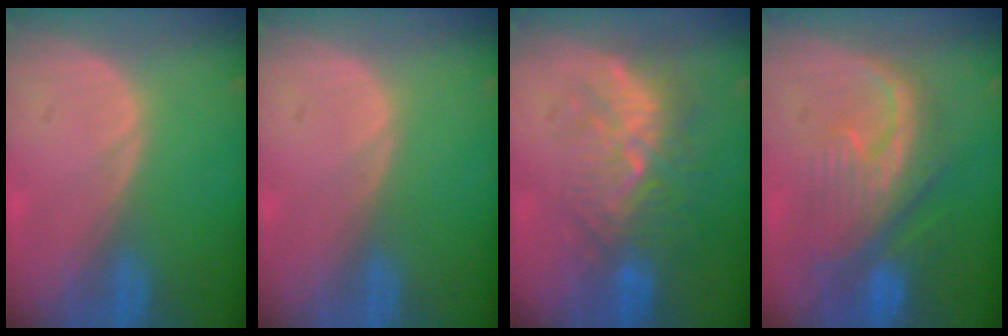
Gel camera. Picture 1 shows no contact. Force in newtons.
{"total": 0.0}
{"total": 9.3, "press": 8.6, "slide": 3.6}
{"total": 9.4, "press": 9.0, "slide": 2.7}